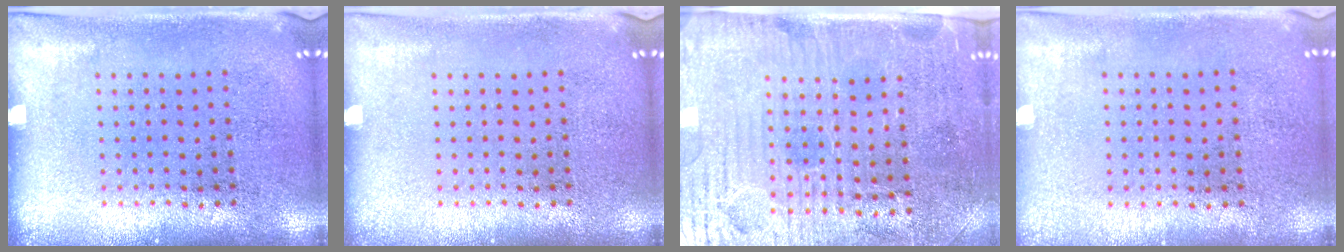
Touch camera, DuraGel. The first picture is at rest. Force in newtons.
{"total": 0.0}
{"total": 3.6, "press": 3.3, "slide": 1.4}
{"total": 0.0}